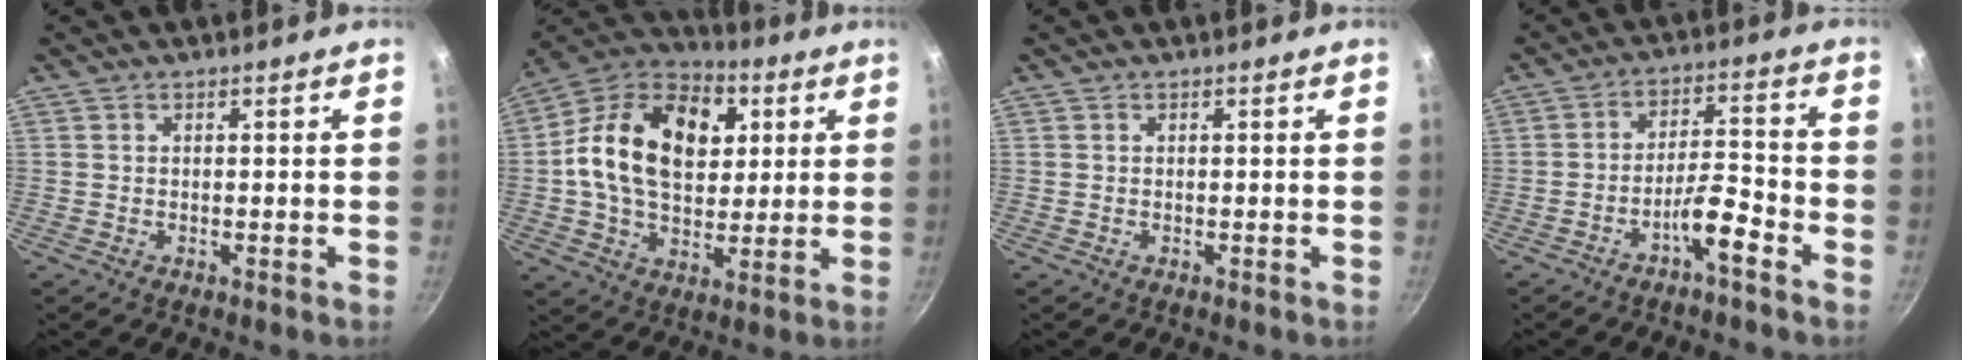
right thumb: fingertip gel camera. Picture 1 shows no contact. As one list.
[{"total": 22.0, "force": [4.6, 14.9, 15.5], "torque": [-0.234, 0.014, 0.064]}, {"total": 0.0}, {"total": 6.6, "force": [-4.2, 1.4, 5.0], "torque": [-0.083, 0.040, -0.070]}]